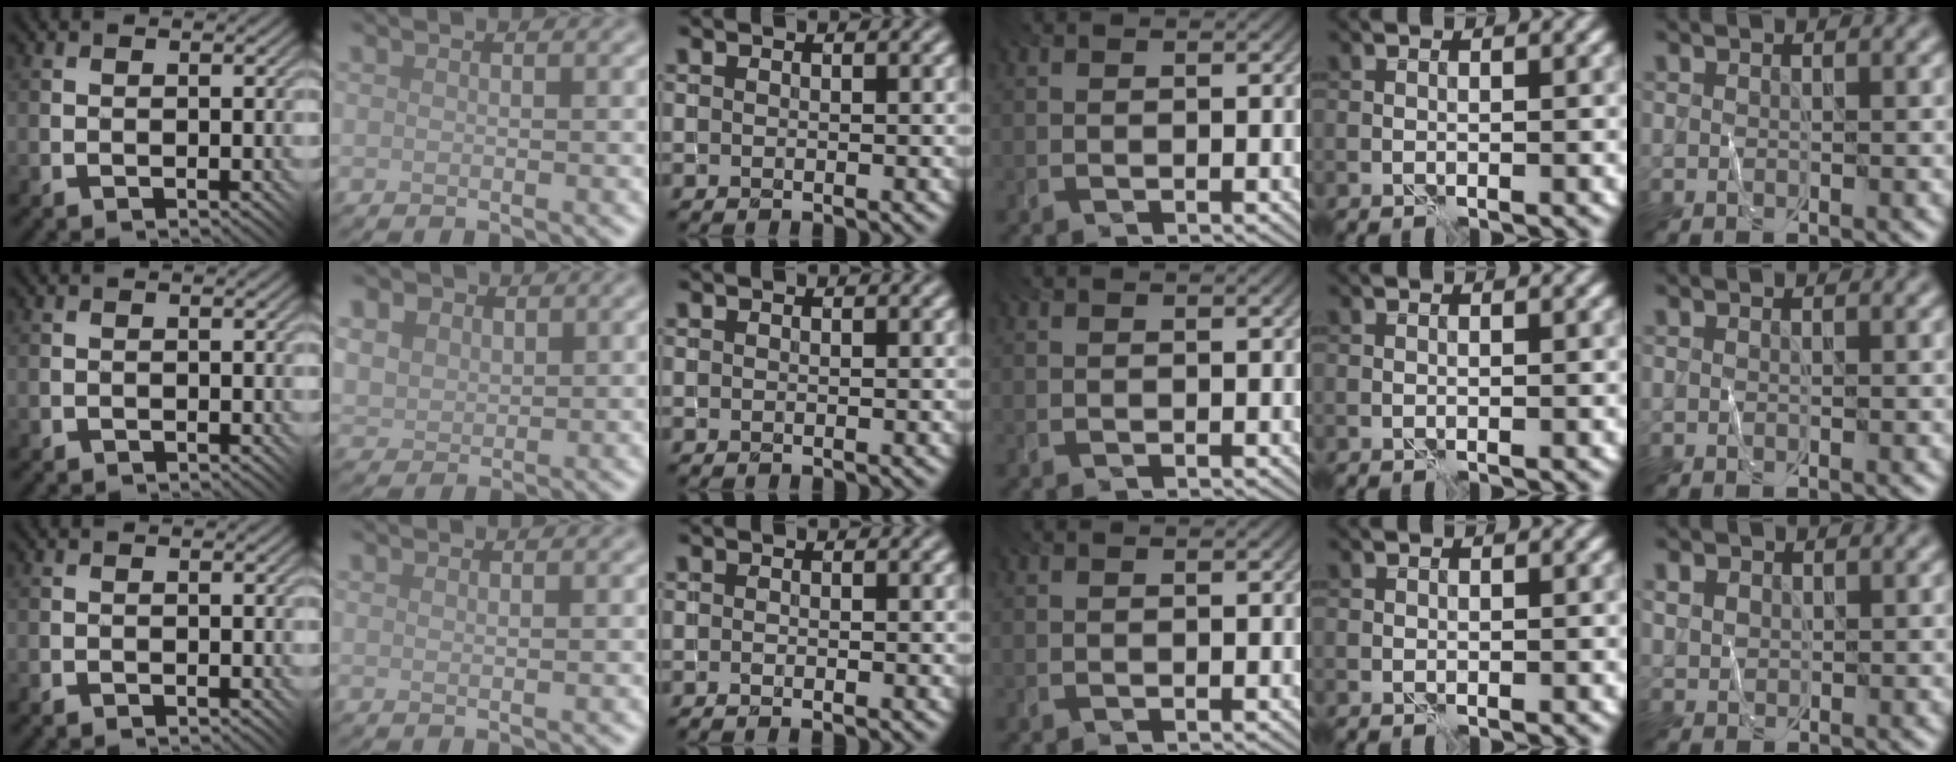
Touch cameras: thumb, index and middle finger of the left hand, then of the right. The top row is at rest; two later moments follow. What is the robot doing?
{"motion": "fold", "object": "shorts"}